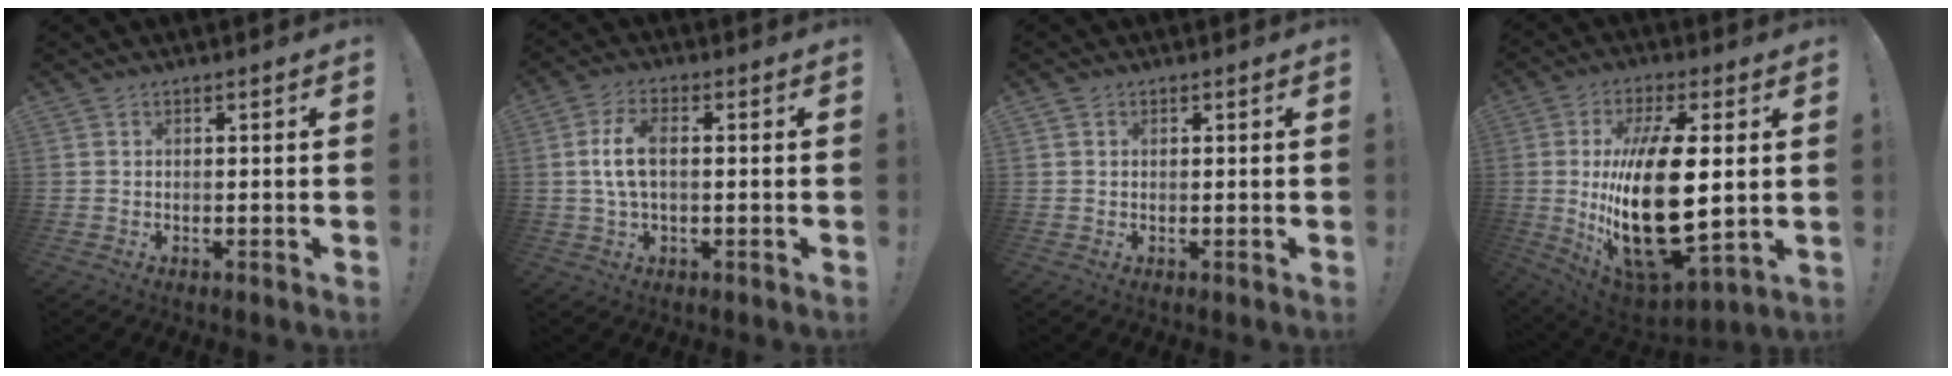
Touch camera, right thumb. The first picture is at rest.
{"total": 7.5, "force": [0.6, 3.5, 6.6], "torque": [-0.129, -0.002, 0.010]}
{"total": 0.9, "force": [0.5, 0.8, 0.1], "torque": [0.003, 0.000, 0.009]}
{"total": 27.1, "force": [0.9, 11.0, 24.8], "torque": [-0.499, -0.031, 0.018]}